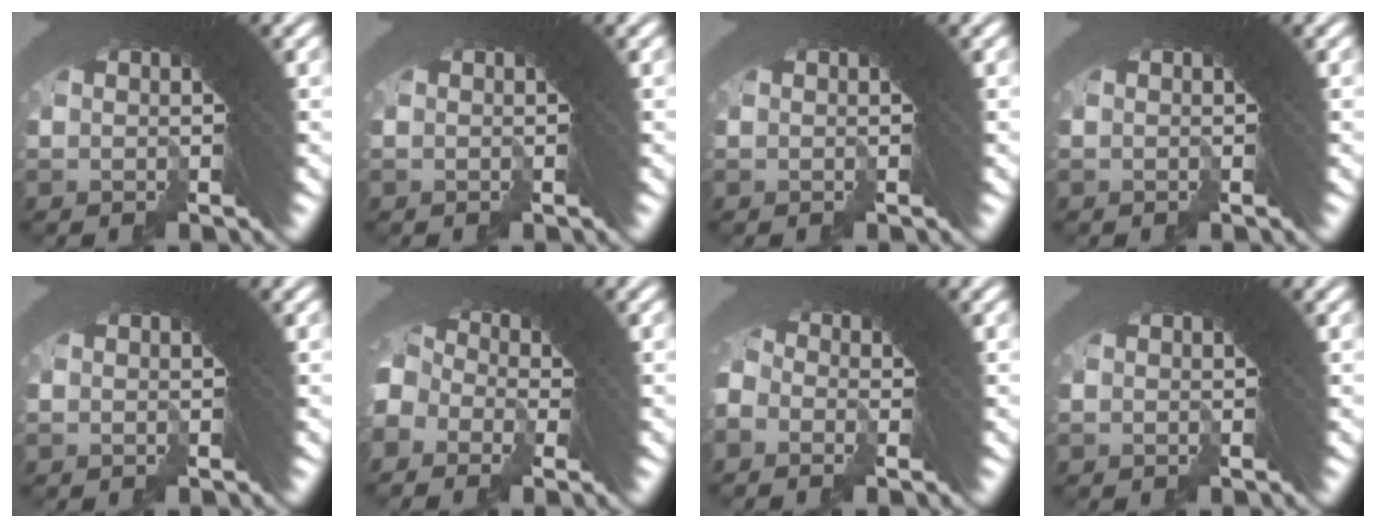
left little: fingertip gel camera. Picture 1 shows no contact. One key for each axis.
{"total": 0.0}
{"total": 0.0}
{"total": 0.0}
{"total": 0.5, "fx": -0.2, "fy": 0.0, "fz": -0.5, "tx": 0.011, "ty": 0.007, "tz": -0.005}
{"total": 2.6, "fx": -1.0, "fy": 2.1, "fz": 1.1, "tx": -0.024, "ty": -0.001, "tz": -0.016}
{"total": 1.5, "fx": -1.1, "fy": 1.0, "fz": 0.0, "tx": 0.012, "ty": 0.017, "tz": -0.031}
{"total": 0.0}